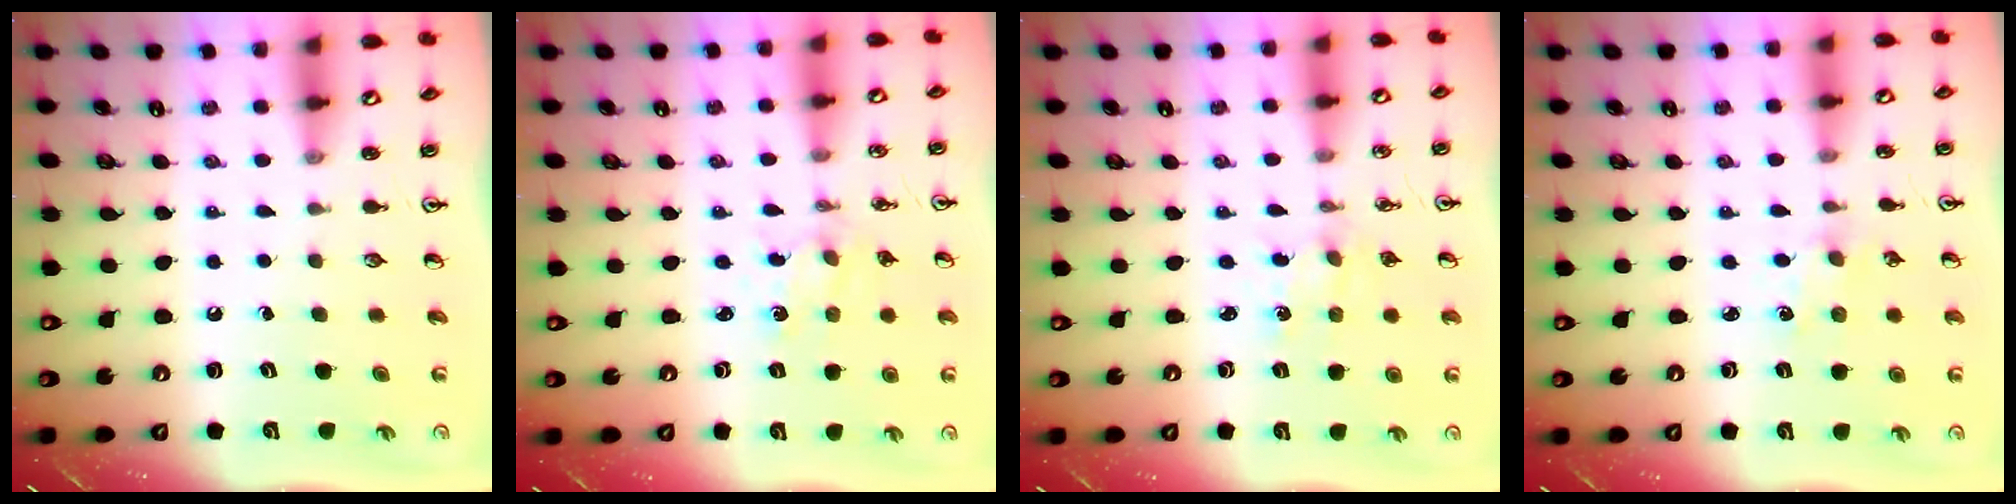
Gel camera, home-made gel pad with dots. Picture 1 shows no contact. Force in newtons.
{"total": 0.7, "press": 0.7, "slide": 0.1}
{"total": 0.5, "press": 0.5, "slide": 0.2}
{"total": 1.0, "press": 0.9, "slide": 0.4}